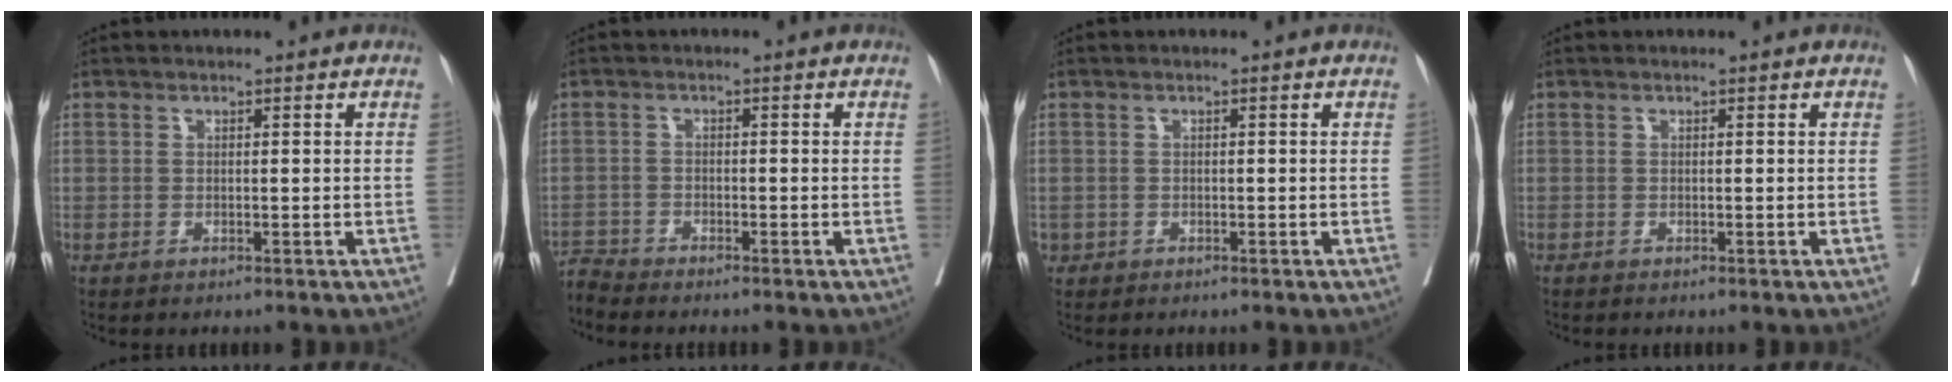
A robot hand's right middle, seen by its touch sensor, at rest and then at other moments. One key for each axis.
{"total": 2.8, "fx": -2.7, "fy": -0.7, "fz": -0.6, "tx": 0.010, "ty": -0.017, "tz": -0.053}
{"total": 0.8, "fx": -0.3, "fy": 0.7, "fz": 0.2, "tx": -0.007, "ty": 0.003, "tz": -0.004}
{"total": 0.0}